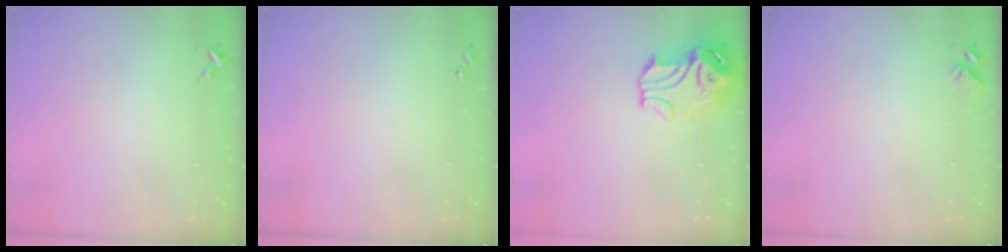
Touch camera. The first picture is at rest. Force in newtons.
{"total": 0.0}
{"total": 11.7, "press": 11.5, "slide": 1.8}
{"total": 6.6, "press": 6.6, "slide": 0.5}